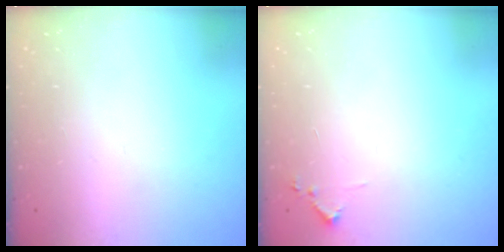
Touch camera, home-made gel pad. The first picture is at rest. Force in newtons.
{"total": 5.7, "press": 5.7, "slide": 0.6}